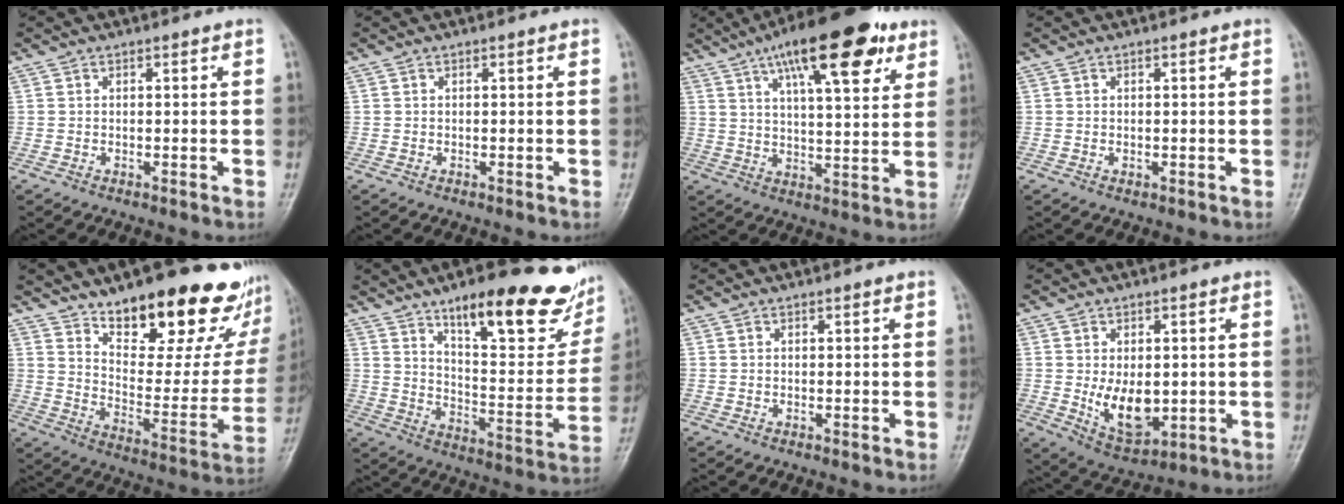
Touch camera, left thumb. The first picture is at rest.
{"total": 0.0}
{"total": 19.3, "force": [10.4, 6.4, 14.9], "torque": [-0.202, -0.019, 0.159]}
{"total": 0.9, "force": [0.0, 0.7, 0.5], "torque": [-0.003, -0.001, 0.000]}
{"total": 25.9, "force": [17.8, 10.0, 16.0], "torque": [-0.178, -0.105, 0.257]}
{"total": 25.3, "force": [15.5, 7.8, 18.3], "torque": [-0.204, -0.063, 0.230]}
{"total": 0.0}
{"total": 9.7, "force": [-0.6, 6.1, 7.5], "torque": [-0.093, -0.018, 0.008]}